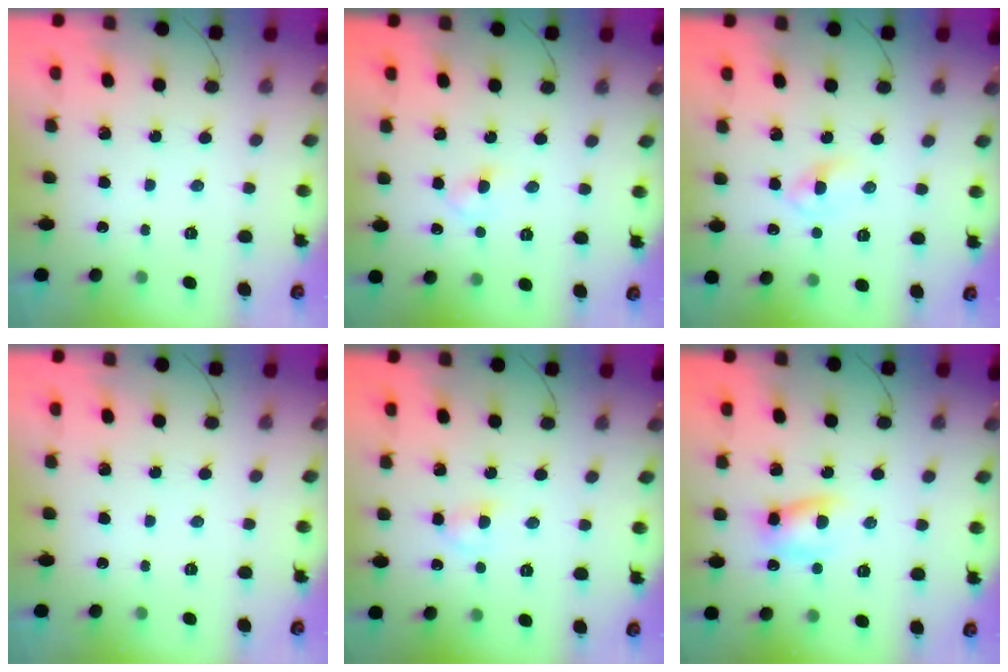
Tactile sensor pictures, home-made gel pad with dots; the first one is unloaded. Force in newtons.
{"total": 2.8, "press": 2.5, "slide": 1.2}
{"total": 2.7, "press": 2.5, "slide": 1.1}
{"total": 0.0}
{"total": 3.3, "press": 3.2, "slide": 0.8}
{"total": 8.8, "press": 8.7, "slide": 1.1}